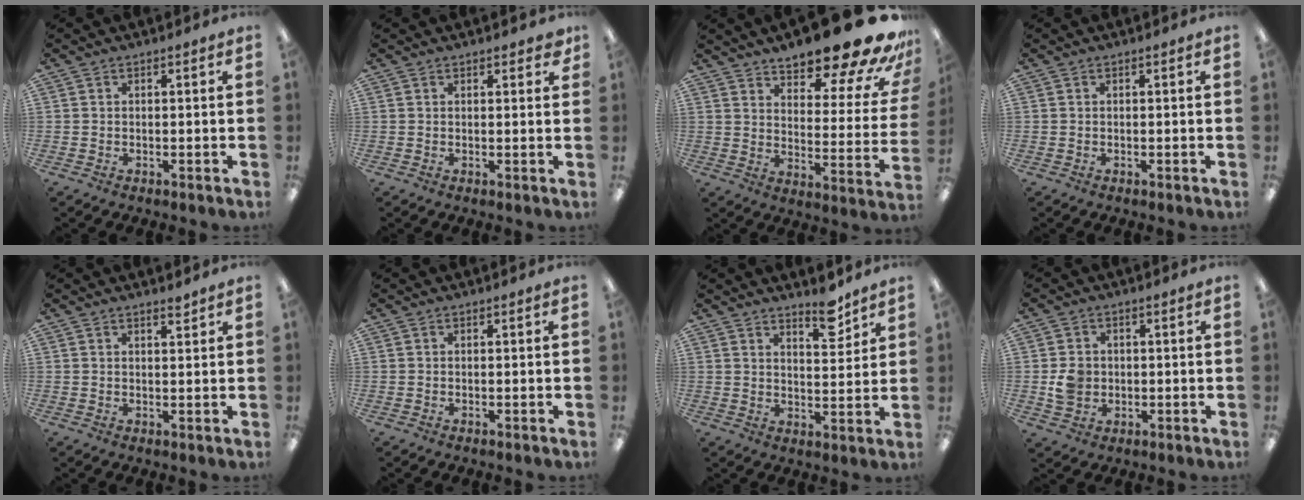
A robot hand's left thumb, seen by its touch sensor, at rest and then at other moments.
{"total": 1.9, "force": [1.5, 0.7, 0.8], "torque": [-0.004, -0.003, 0.024]}
{"total": 19.6, "force": [15.5, 5.0, 11.0], "torque": [-0.142, -0.115, 0.248]}
{"total": 0.0}
{"total": 1.9, "force": [1.7, 0.2, 0.8], "torque": [-0.010, -0.005, 0.030]}
{"total": 0.0}
{"total": 7.8, "force": [6.2, 2.7, 3.9], "torque": [-0.028, -0.046, 0.099]}
{"total": 4.9, "force": [-0.2, 4.3, 2.1], "torque": [-0.025, 0.003, -0.003]}